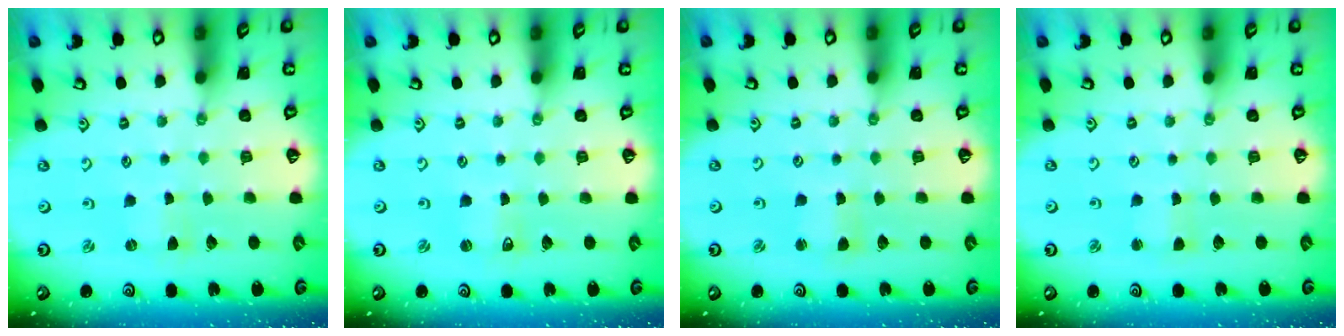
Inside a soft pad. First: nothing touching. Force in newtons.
{"total": 1.2, "press": 1.2, "slide": 0.1}
{"total": 1.3, "press": 1.2, "slide": 0.2}
{"total": 2.3, "press": 2.3, "slide": 0.4}